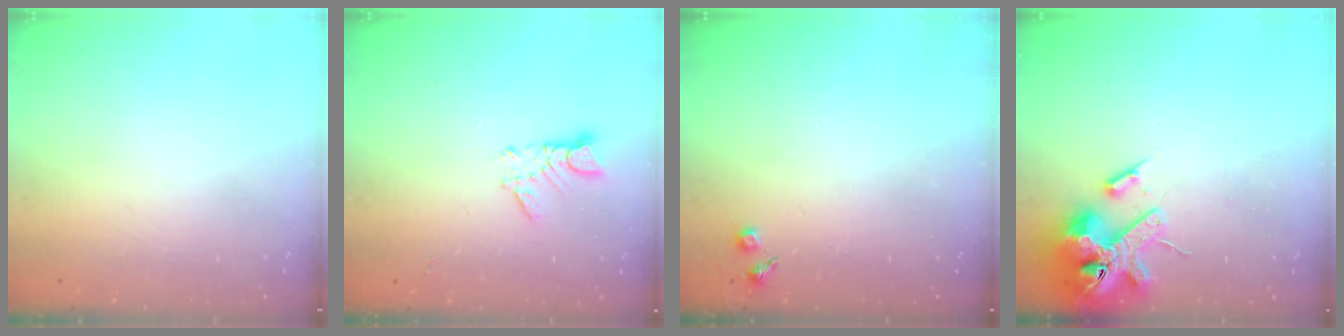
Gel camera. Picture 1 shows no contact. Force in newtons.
{"total": 3.4, "press": 3.4, "slide": 0.3}
{"total": 2.3, "press": 2.3, "slide": 0.4}
{"total": 13.1, "press": 12.9, "slide": 2.1}